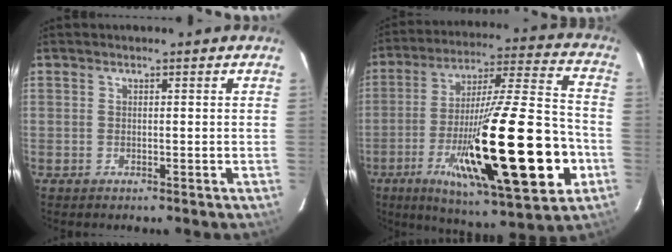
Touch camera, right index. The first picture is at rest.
{"total": 28.8, "force": [-8.3, 3.8, 27.3], "torque": [-0.440, -0.027, -0.126]}